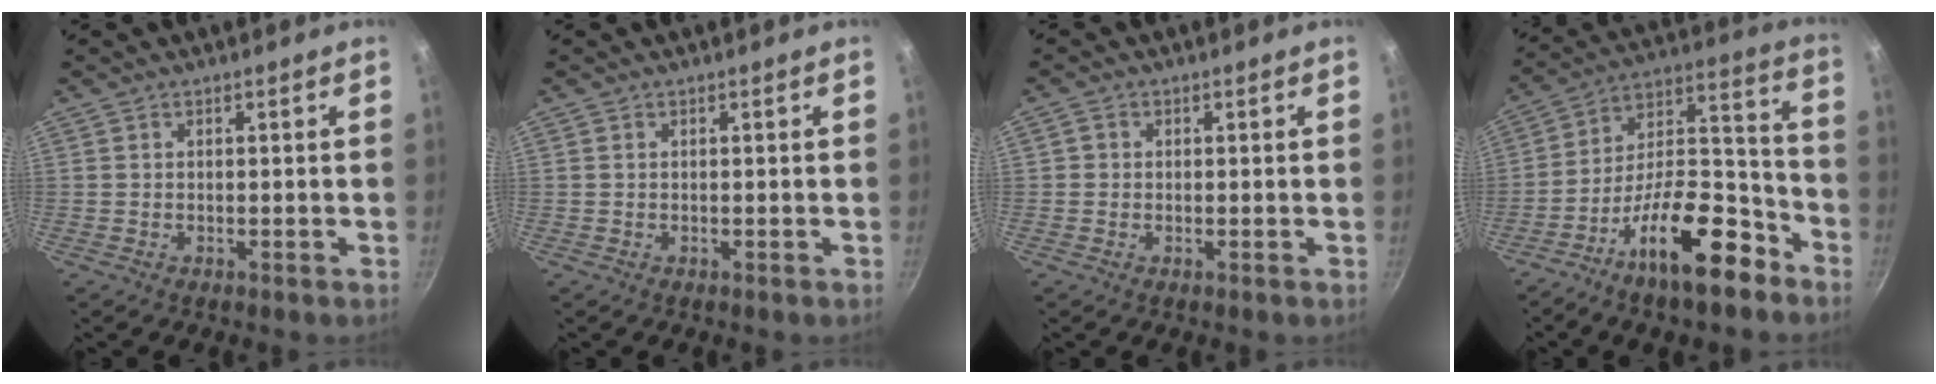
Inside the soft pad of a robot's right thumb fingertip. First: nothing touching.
{"total": 0.0}
{"total": 1.2, "force": [0.0, 1.1, 0.3], "torque": [-0.004, 0.003, -0.003]}
{"total": 19.9, "force": [-11.7, 7.6, 14.2], "torque": [-0.194, 0.097, -0.201]}